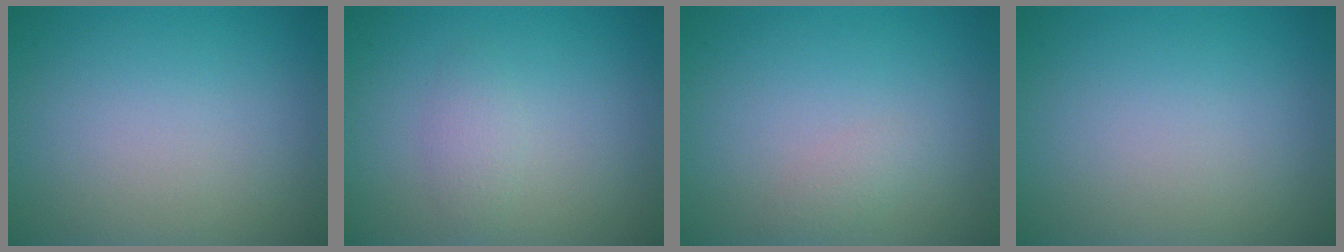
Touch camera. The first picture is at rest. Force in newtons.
{"total": 1.4, "press": 1.4, "slide": 0.1}
{"total": 1.1, "press": 1.1, "slide": 0.0}
{"total": 0.0}